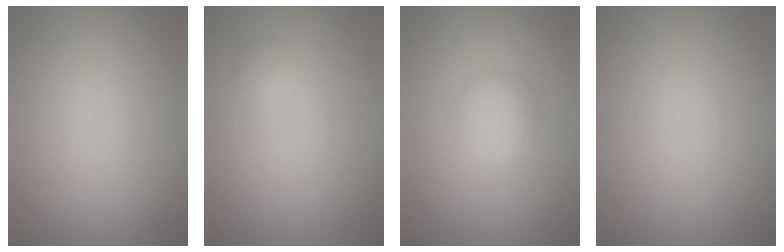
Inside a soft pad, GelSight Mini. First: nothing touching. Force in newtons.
{"total": 0.7, "press": 0.7, "slide": 0.0}
{"total": 2.1, "press": 2.1, "slide": 0.1}
{"total": 0.0}